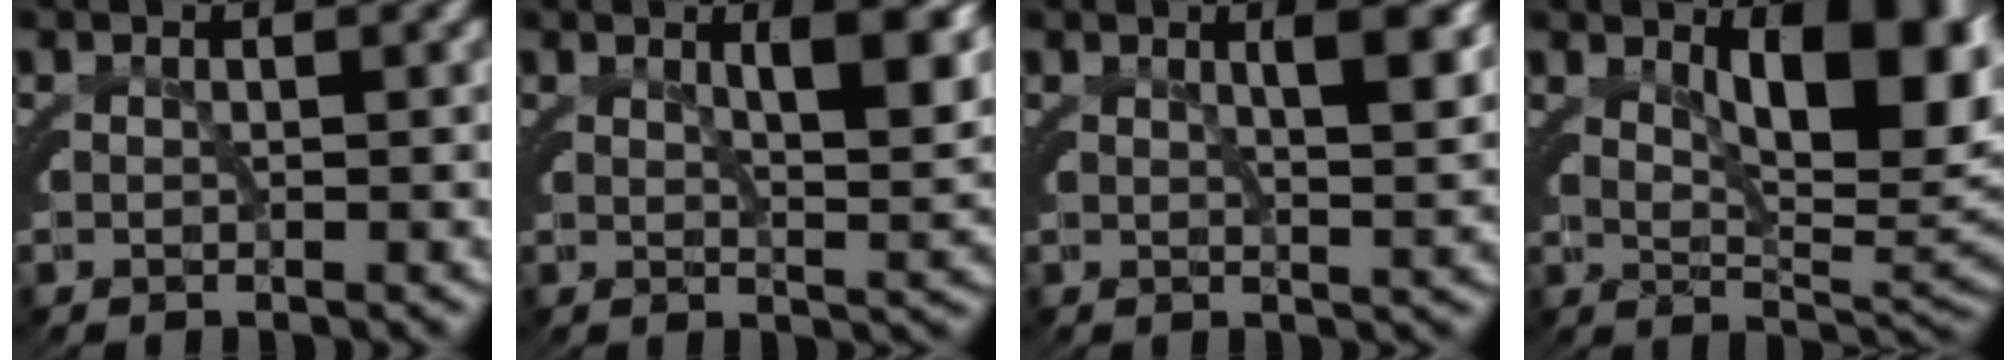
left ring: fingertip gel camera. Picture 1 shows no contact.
{"total": 3.4, "force": [1.4, -0.6, 3.0], "torque": [-0.024, 0.004, 0.024]}
{"total": 2.6, "force": [1.1, -1.1, 2.1], "torque": [-0.016, 0.006, 0.021]}
{"total": 9.0, "force": [2.9, 3.4, 7.8], "torque": [-0.087, 0.014, 0.043]}